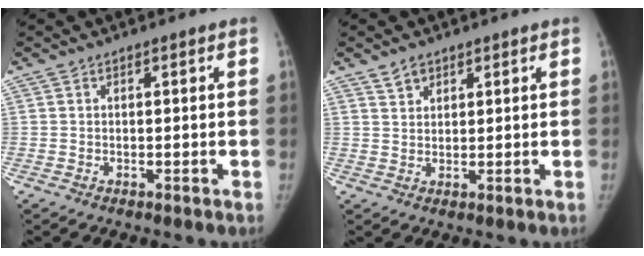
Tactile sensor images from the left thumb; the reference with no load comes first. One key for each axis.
{"total": 2.5, "fx": 1.9, "fy": 1.5, "fz": 0.7, "tx": -0.002, "ty": -0.009, "tz": 0.036}